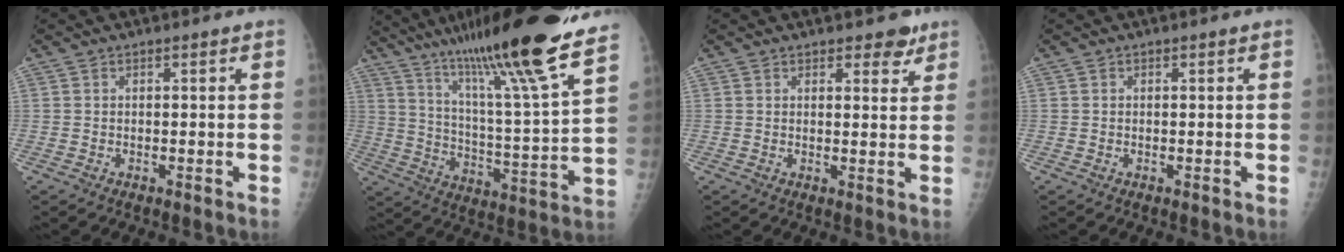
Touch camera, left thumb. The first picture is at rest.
{"total": 25.0, "force": [18.3, 0.8, 17.0], "torque": [-0.263, -0.077, 0.293]}
{"total": 3.6, "force": [2.7, 1.8, 1.6], "torque": [0.004, -0.015, 0.035]}
{"total": 0.0}